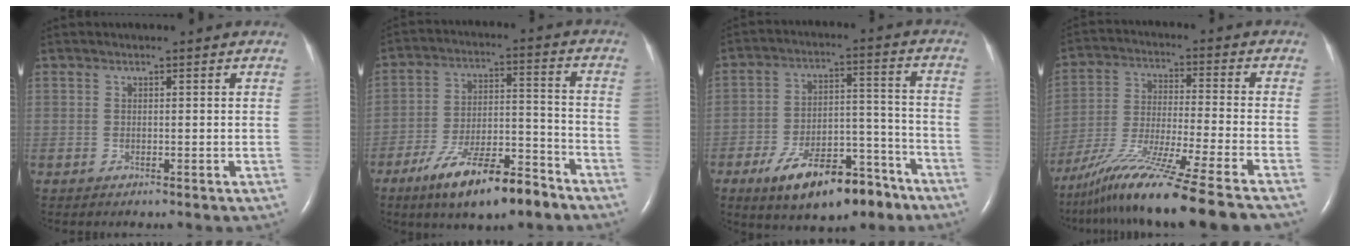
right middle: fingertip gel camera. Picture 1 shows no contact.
{"total": 13.8, "force": [-9.5, 3.5, 9.4], "torque": [-0.158, 0.003, -0.159]}
{"total": 15.0, "force": [-9.9, 6.2, 9.4], "torque": [-0.142, 0.021, -0.150]}
{"total": 18.7, "force": [-15.3, -2.3, 10.5], "torque": [-0.200, -0.055, -0.262]}